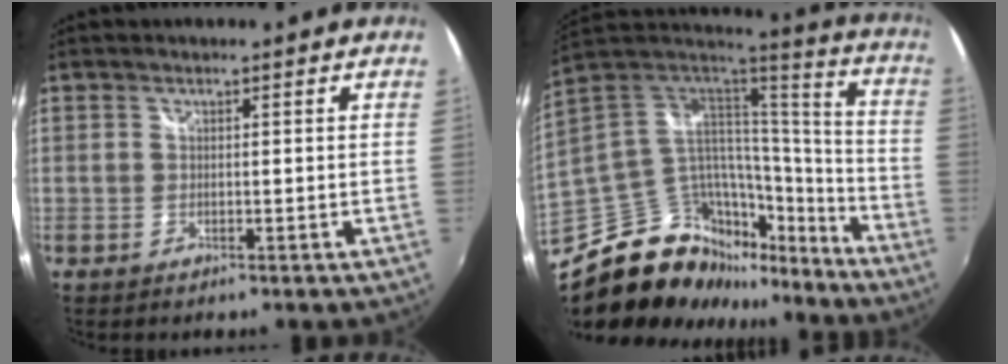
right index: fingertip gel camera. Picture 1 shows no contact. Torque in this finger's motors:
{"motor_torque": [0.68, -0.67, 0.13, -0.01]}